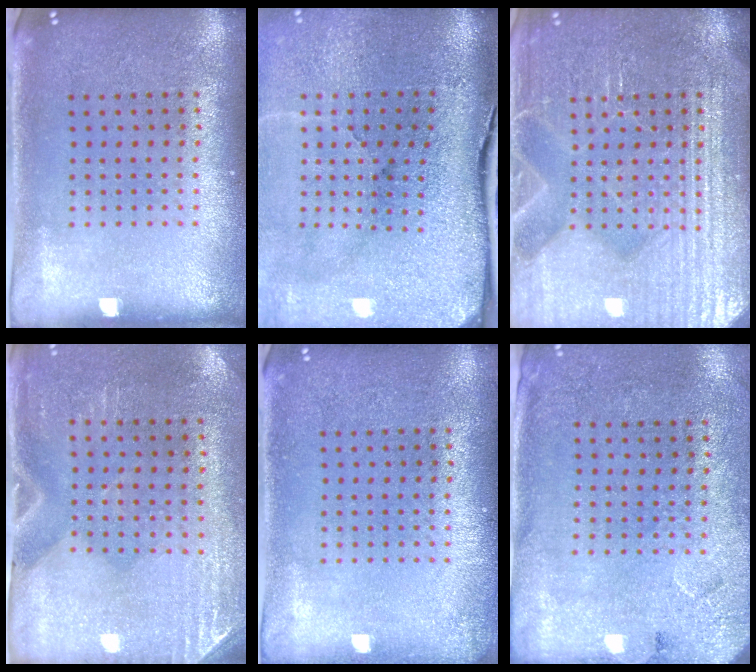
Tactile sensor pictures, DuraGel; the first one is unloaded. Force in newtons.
{"total": 5.1, "press": 4.0, "slide": 3.2}
{"total": 6.8, "press": 6.7, "slide": 0.8}
{"total": 2.9, "press": 2.5, "slide": 1.4}
{"total": 0.9, "press": 0.9, "slide": 0.1}
{"total": 2.7, "press": 2.2, "slide": 1.6}